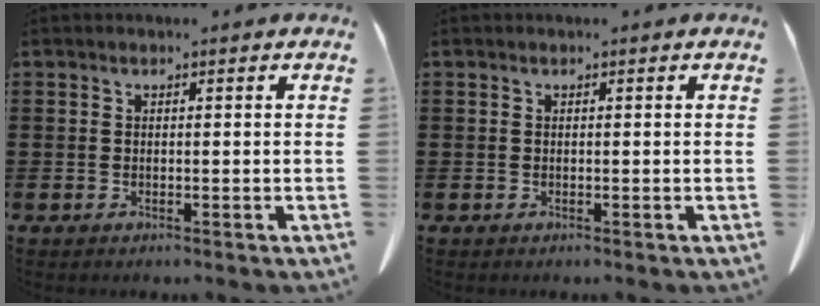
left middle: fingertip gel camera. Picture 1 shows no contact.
{"total": 0.0}